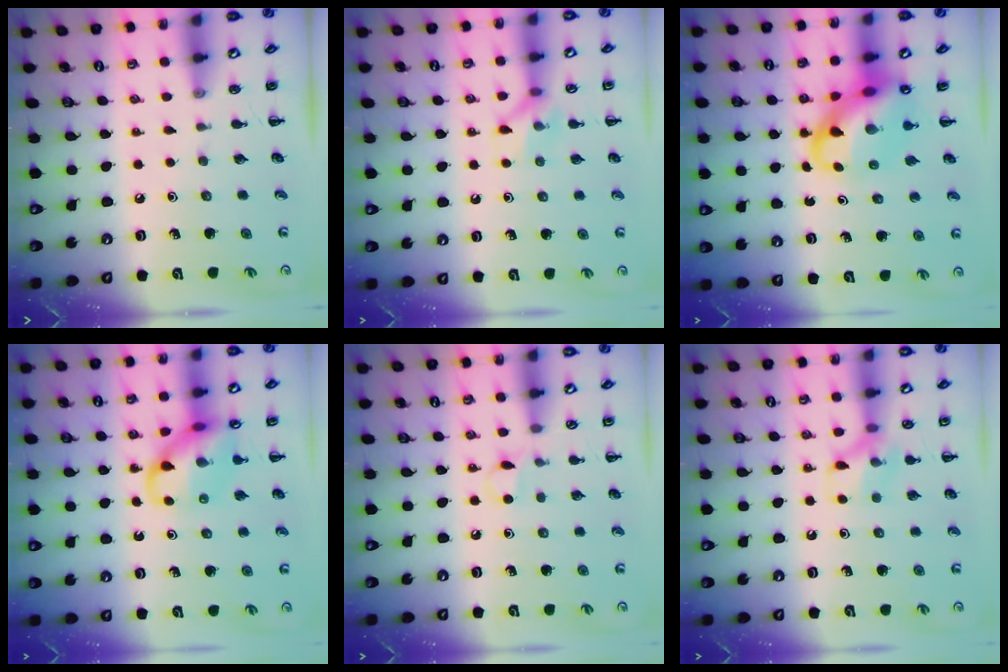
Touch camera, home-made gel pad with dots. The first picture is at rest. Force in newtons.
{"total": 7.9, "press": 7.9, "slide": 0.6}
{"total": 12.6, "press": 12.1, "slide": 3.4}
{"total": 12.4, "press": 12.3, "slide": 1.2}
{"total": 3.7, "press": 3.5, "slide": 1.1}
{"total": 9.6, "press": 9.5, "slide": 1.2}